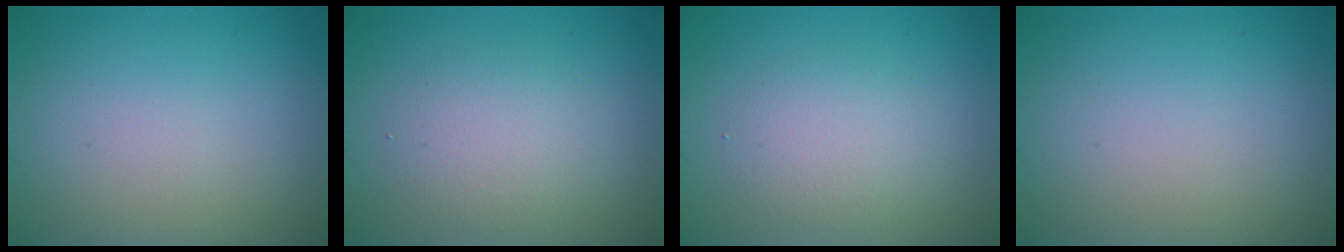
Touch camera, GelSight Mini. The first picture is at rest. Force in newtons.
{"total": 2.8, "press": 2.8, "slide": 0.2}
{"total": 2.6, "press": 2.6, "slide": 0.1}
{"total": 0.0}